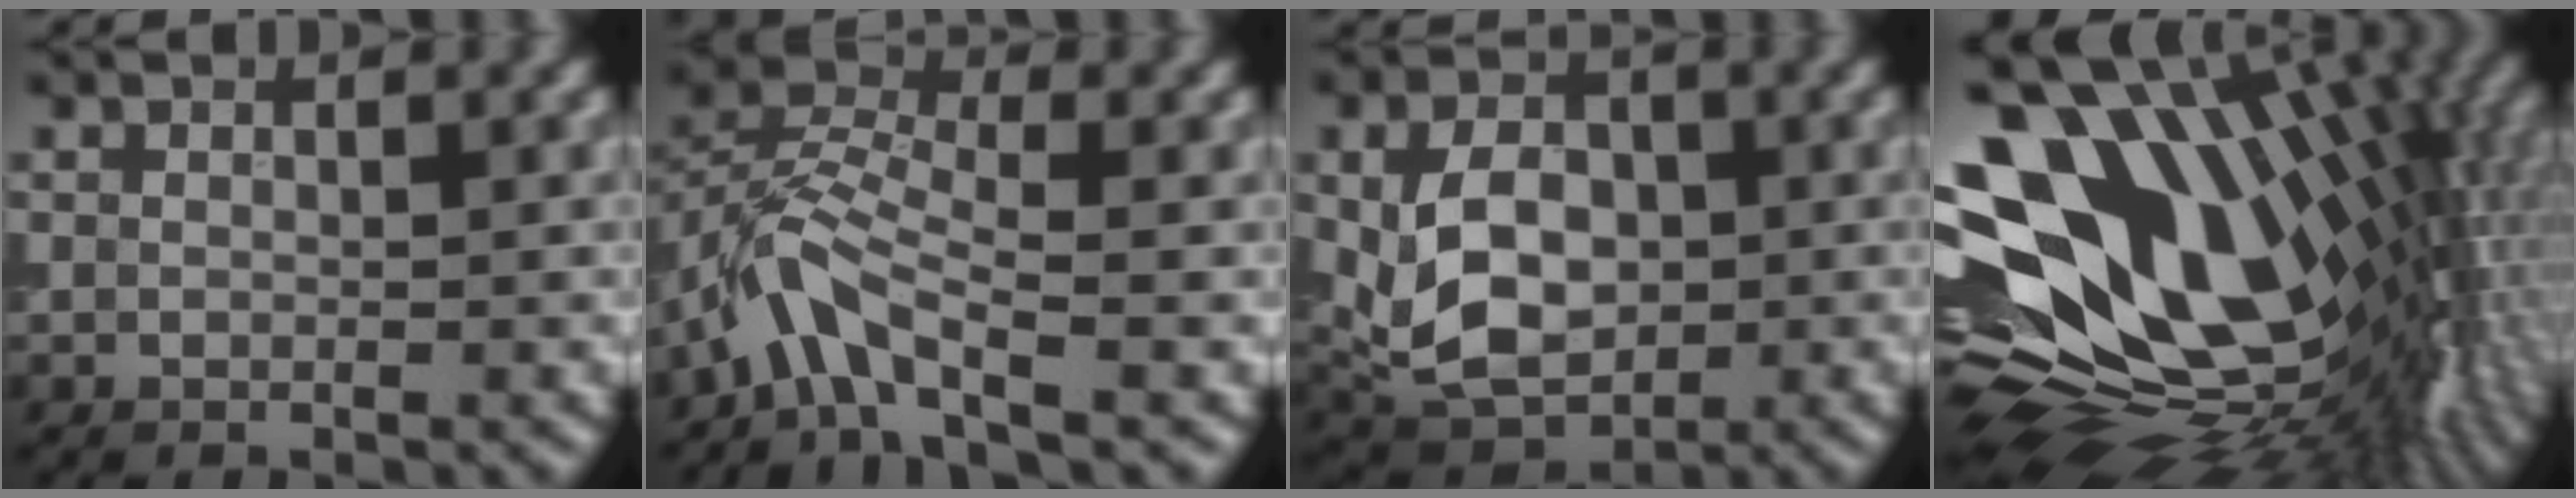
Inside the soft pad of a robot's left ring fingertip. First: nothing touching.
{"total": 4.6, "force": [-2.6, 1.8, 3.2], "torque": [-0.063, 0.011, -0.060]}
{"total": 7.2, "force": [-0.1, 4.9, 5.2], "torque": [-0.100, -0.003, -0.001]}
{"total": 19.8, "force": [3.5, 12.0, 15.3], "torque": [-0.253, -0.015, 0.075]}